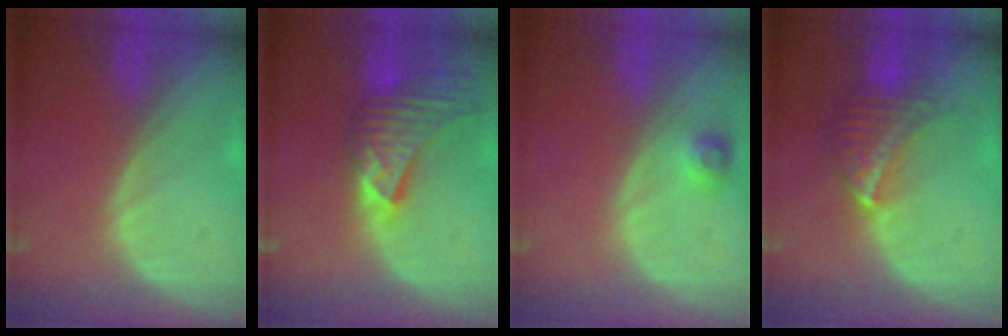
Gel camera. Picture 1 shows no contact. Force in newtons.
{"total": 9.0, "press": 8.1, "slide": 3.9}
{"total": 2.3, "press": 2.2, "slide": 0.7}
{"total": 7.0, "press": 6.4, "slide": 2.9}